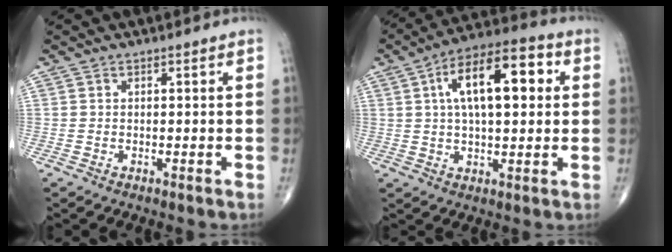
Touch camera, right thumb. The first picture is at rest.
{"total": 16.1, "force": [3.8, 7.1, 13.9], "torque": [-0.208, 0.022, 0.054]}